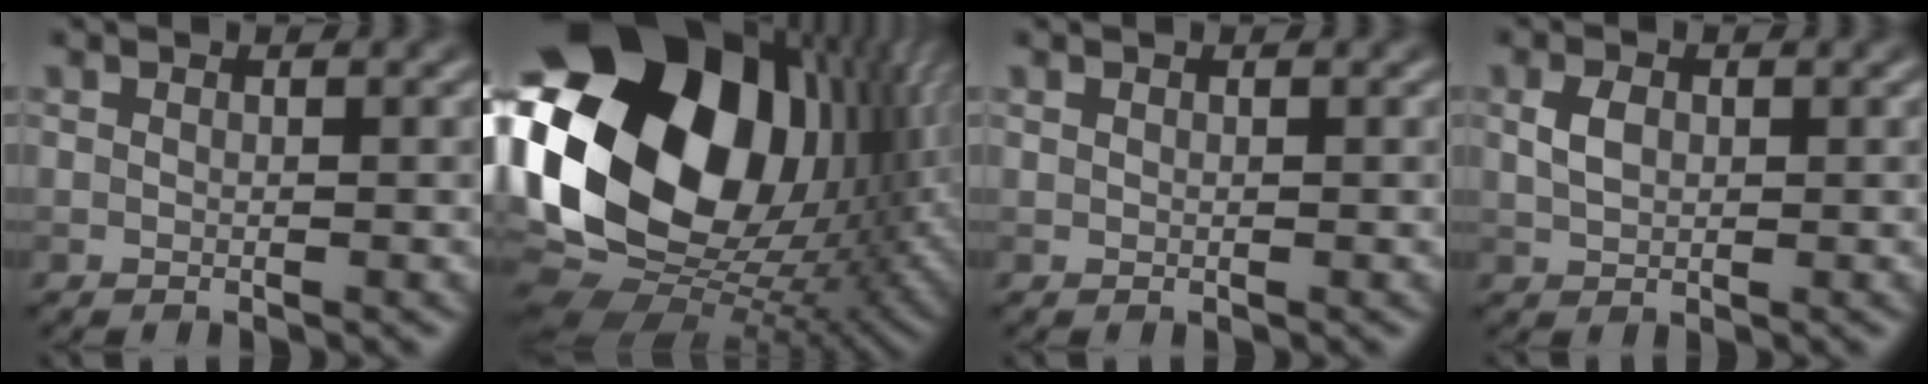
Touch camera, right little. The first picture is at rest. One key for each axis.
{"total": 22.4, "fx": 4.3, "fy": 15.5, "fz": 15.6, "tx": -0.338, "ty": -0.013, "tz": 0.102}
{"total": 0.0}
{"total": 2.0, "fx": 0.5, "fy": 1.5, "fz": 1.3, "tx": -0.032, "ty": 0.003, "tz": 0.009}